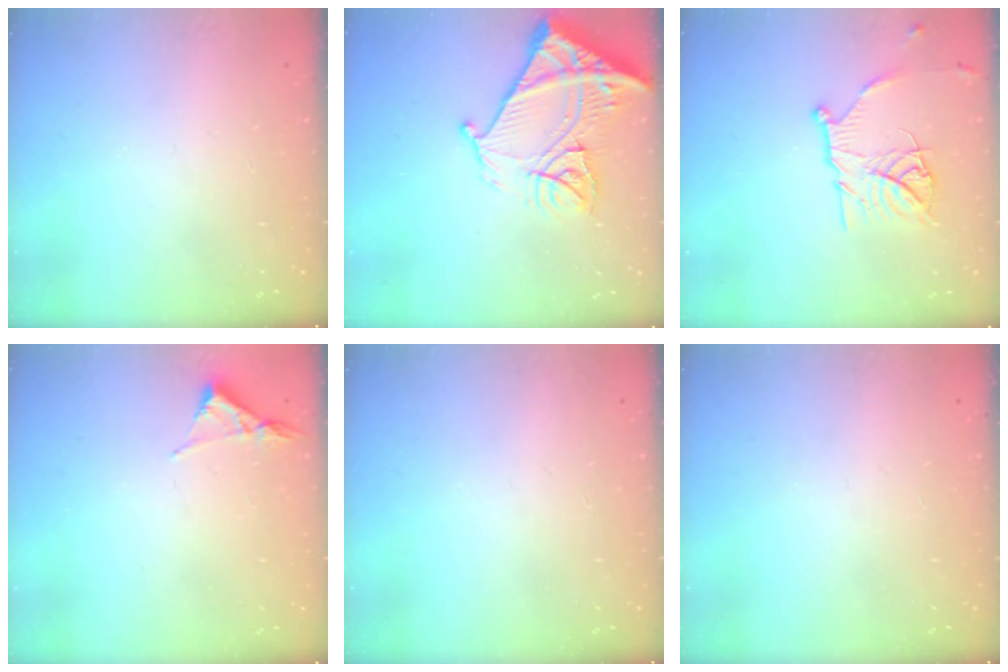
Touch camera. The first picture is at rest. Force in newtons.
{"total": 19.3, "press": 19.2, "slide": 2.2}
{"total": 14.2, "press": 14.2, "slide": 1.2}
{"total": 3.4, "press": 3.4, "slide": 0.5}
{"total": 0.0}
{"total": 0.0}